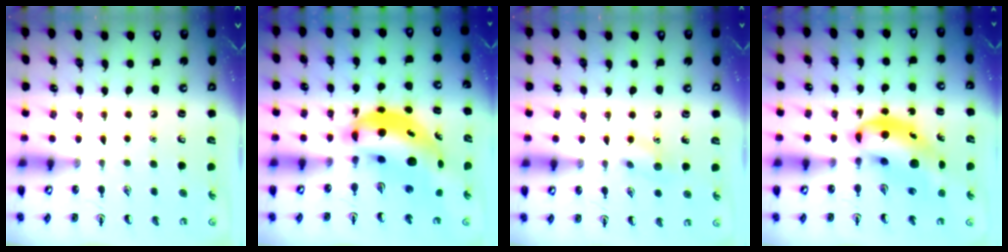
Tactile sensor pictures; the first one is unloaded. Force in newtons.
{"total": 9.2, "press": 8.9, "slide": 2.5}
{"total": 7.7, "press": 7.5, "slide": 1.8}
{"total": 11.3, "press": 10.9, "slide": 3.1}